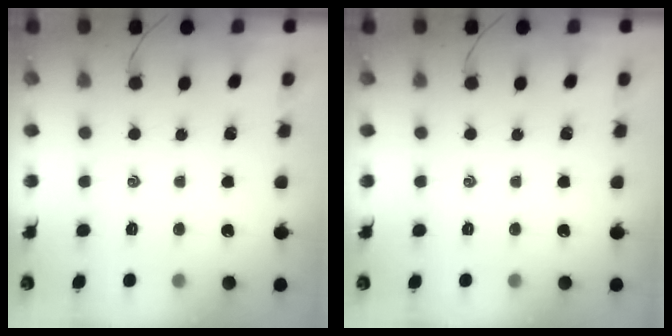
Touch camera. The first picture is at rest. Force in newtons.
{"total": 0.0}